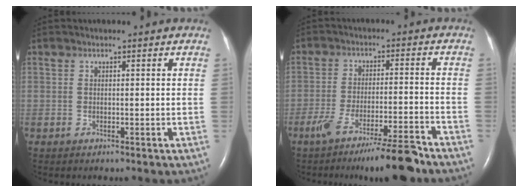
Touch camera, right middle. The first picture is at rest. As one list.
[{"total": 10.9, "force": [-8.6, 0.5, 6.7], "torque": [-0.107, -0.017, -0.137]}]